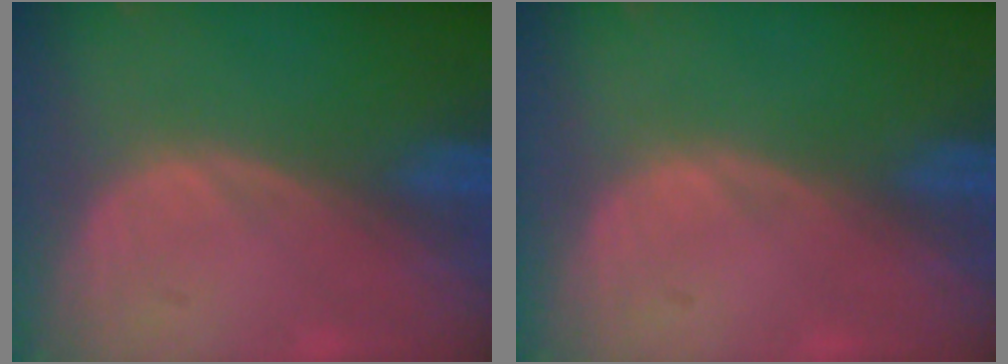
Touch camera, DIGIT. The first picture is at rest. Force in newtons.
{"total": 0.0}